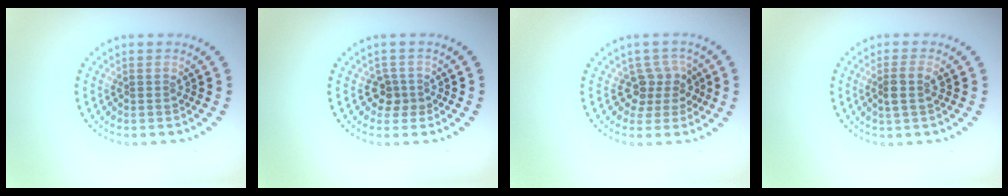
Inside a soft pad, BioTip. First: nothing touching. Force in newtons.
{"total": 1.8, "press": 1.4, "slide": 1.1}
{"total": 2.6, "press": 2.0, "slide": 1.7}
{"total": 1.9, "press": 1.6, "slide": 1.1}